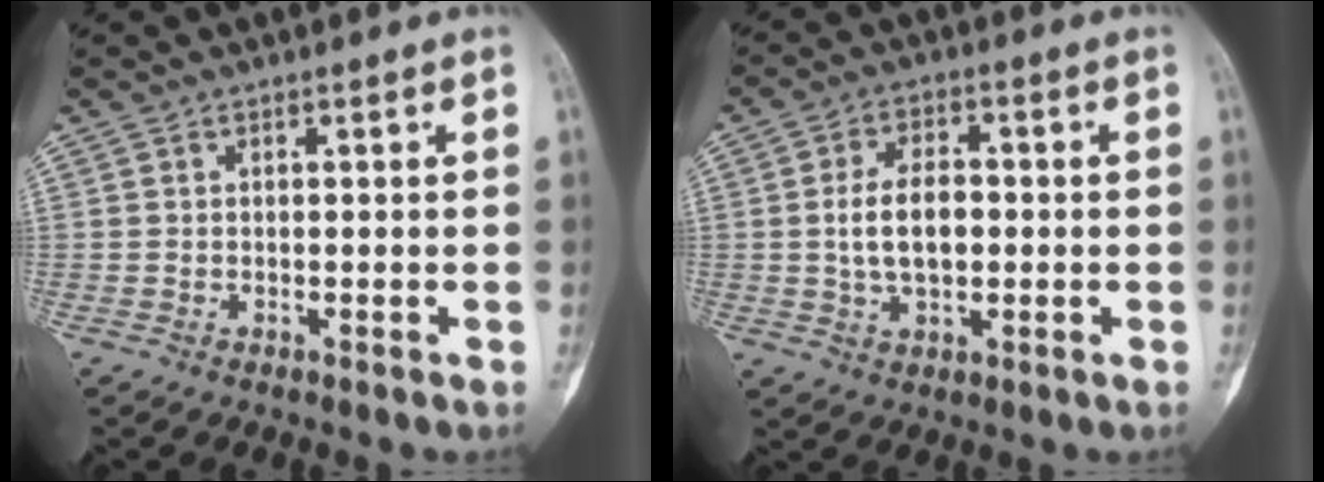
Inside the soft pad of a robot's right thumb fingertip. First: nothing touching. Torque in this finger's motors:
{"motor_torque": [0.47, 0.43, 0.55, -0.08, 0.22]}